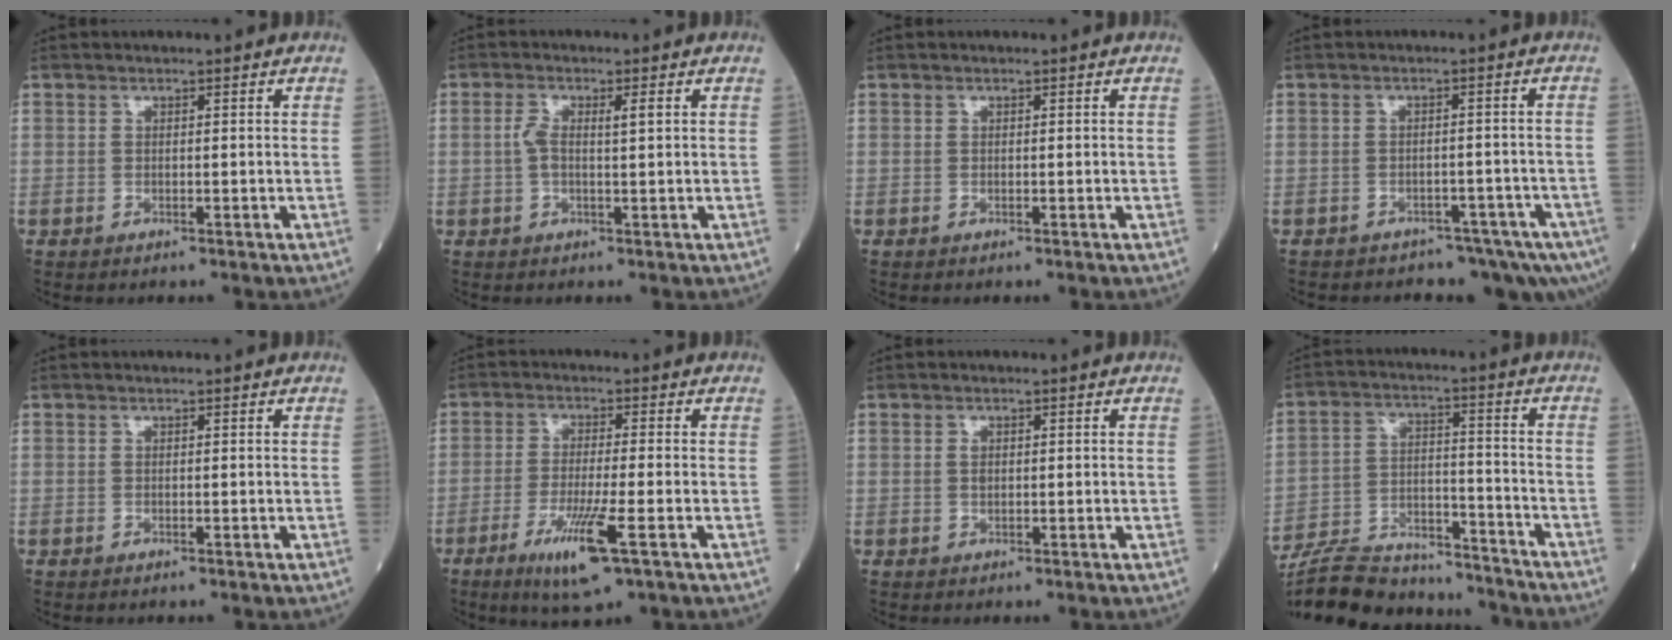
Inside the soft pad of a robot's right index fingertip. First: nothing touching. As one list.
[{"total": 3.4, "force": [0.6, 0.8, 3.3], "torque": [-0.071, 0.017, 0.011]}, {"total": 0.0}, {"total": 8.6, "force": [-7.1, 3.9, 3.0], "torque": [-0.021, 0.023, -0.087]}, {"total": 0.0}, {"total": 8.3, "force": [-3.9, 0.3, 7.3], "torque": [-0.137, -0.022, -0.067]}, {"total": 1.0, "force": [0.1, 0.6, 0.8], "torque": [-0.015, 0.001, 0.002]}, {"total": 19.2, "force": [-18.0, 4.3, 5.0], "torque": [-0.118, 0.006, -0.281]}]